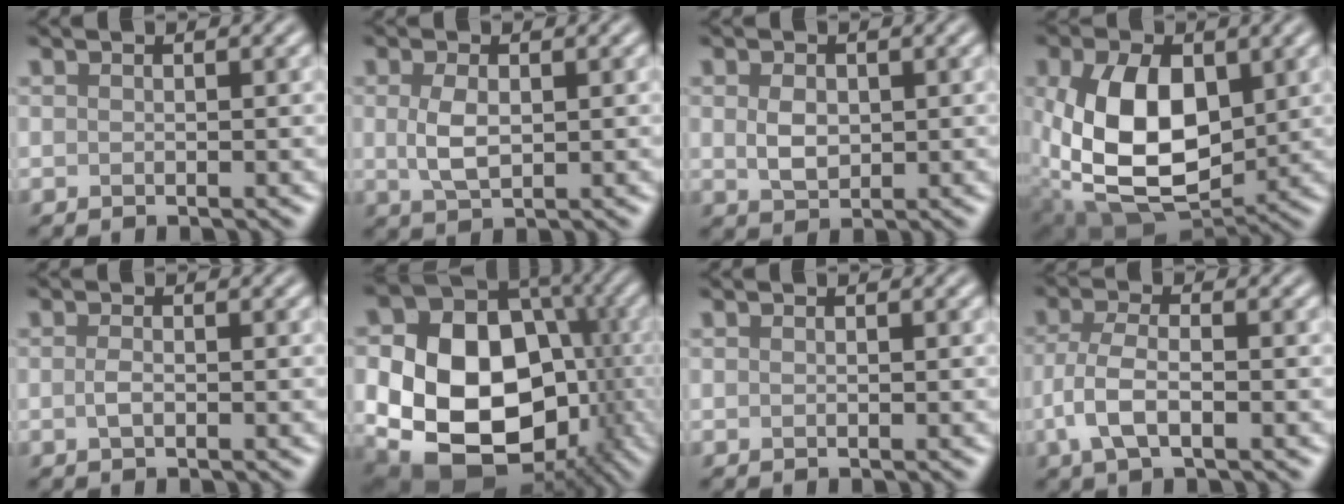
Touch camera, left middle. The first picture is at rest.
{"total": 2.9, "force": [0.3, 1.5, 2.4], "torque": [-0.060, -0.002, 0.008]}
{"total": 2.5, "force": [0.3, 1.8, 1.7], "torque": [-0.038, -0.001, 0.009]}
{"total": 12.0, "force": [0.7, 7.6, 9.2], "torque": [-0.200, -0.011, 0.022]}
{"total": 1.1, "force": [-0.2, 0.5, 1.0], "torque": [-0.023, -0.001, -0.007]}
{"total": 18.7, "force": [-2.4, 14.4, 11.8], "torque": [-0.195, -0.029, -0.028]}
{"total": 0.0}
{"total": 3.9, "force": [-1.1, 1.7, 3.3], "torque": [-0.077, 0.000, -0.027]}